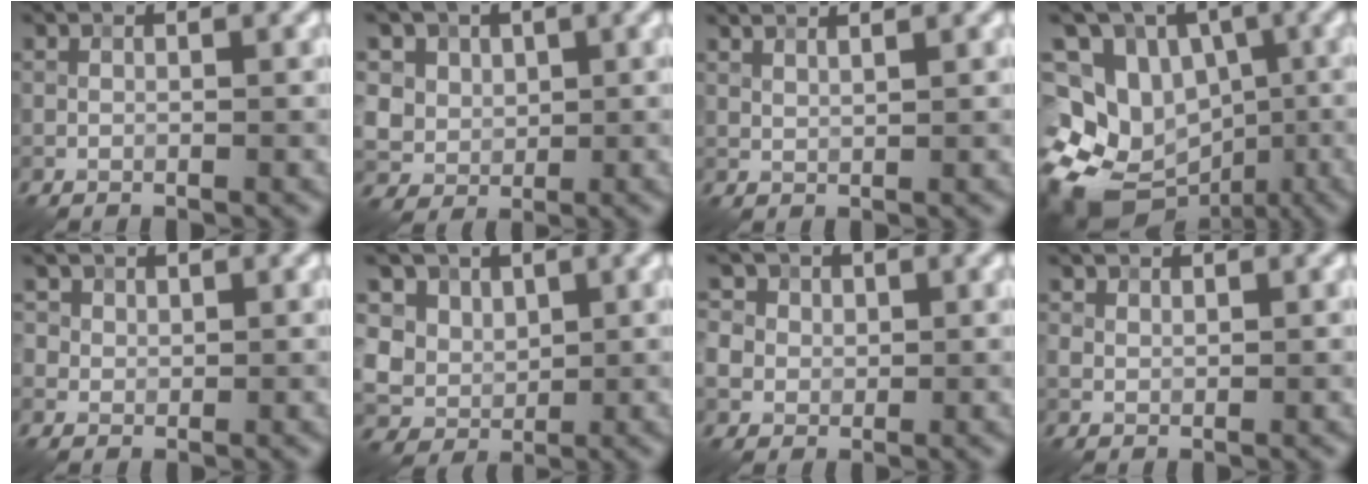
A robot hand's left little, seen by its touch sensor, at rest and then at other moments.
{"total": 6.0, "force": [2.5, 5.0, 2.2], "torque": [-0.041, 0.006, 0.033]}
{"total": 2.7, "force": [2.1, 0.8, 1.5], "torque": [-0.020, 0.017, 0.013]}
{"total": 15.0, "force": [-5.9, 12.1, 6.6], "torque": [-0.131, -0.002, -0.094]}
{"total": 2.7, "force": [1.3, 2.2, 0.9], "torque": [-0.019, 0.006, 0.023]}
{"total": 6.5, "force": [1.9, 5.5, 2.9], "torque": [-0.046, 0.016, 0.019]}
{"total": 6.6, "force": [1.7, 5.9, 2.5], "torque": [-0.055, 0.027, 0.004]}
{"total": 1.1, "force": [0.5, 0.9, 0.3], "torque": [-0.005, 0.000, 0.011]}